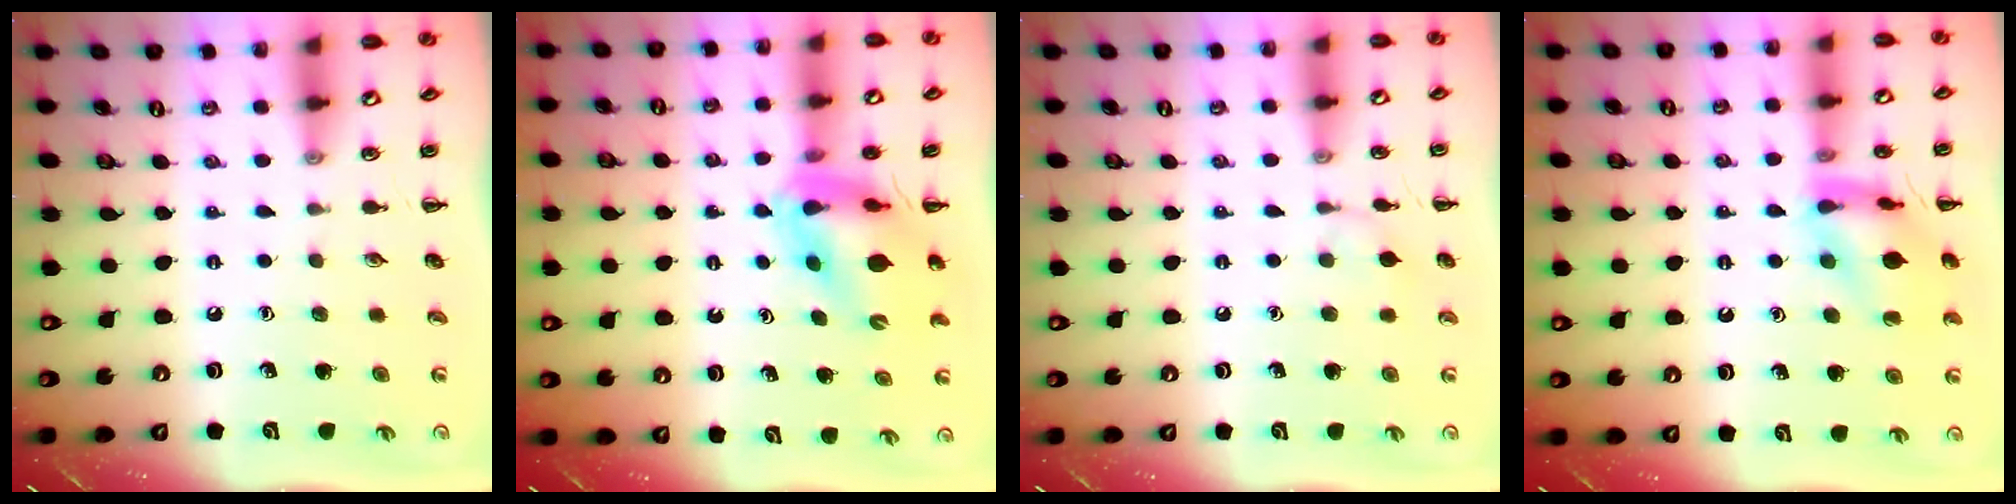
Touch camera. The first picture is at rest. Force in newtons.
{"total": 11.2, "press": 10.7, "slide": 3.4}
{"total": 5.2, "press": 4.8, "slide": 2.0}
{"total": 12.9, "press": 12.9, "slide": 1.5}